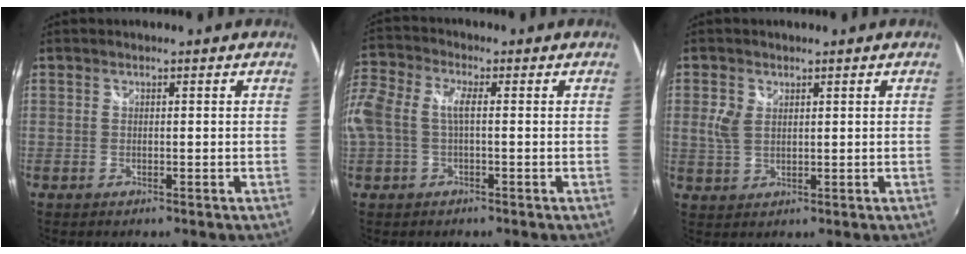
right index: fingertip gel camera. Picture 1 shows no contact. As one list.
[{"total": 12.0, "force": [-1.0, 7.1, 9.6], "torque": [-0.218, 0.010, -0.027]}, {"total": 3.7, "force": [1.0, 2.6, 2.4], "torque": [-0.052, 0.003, 0.022]}]